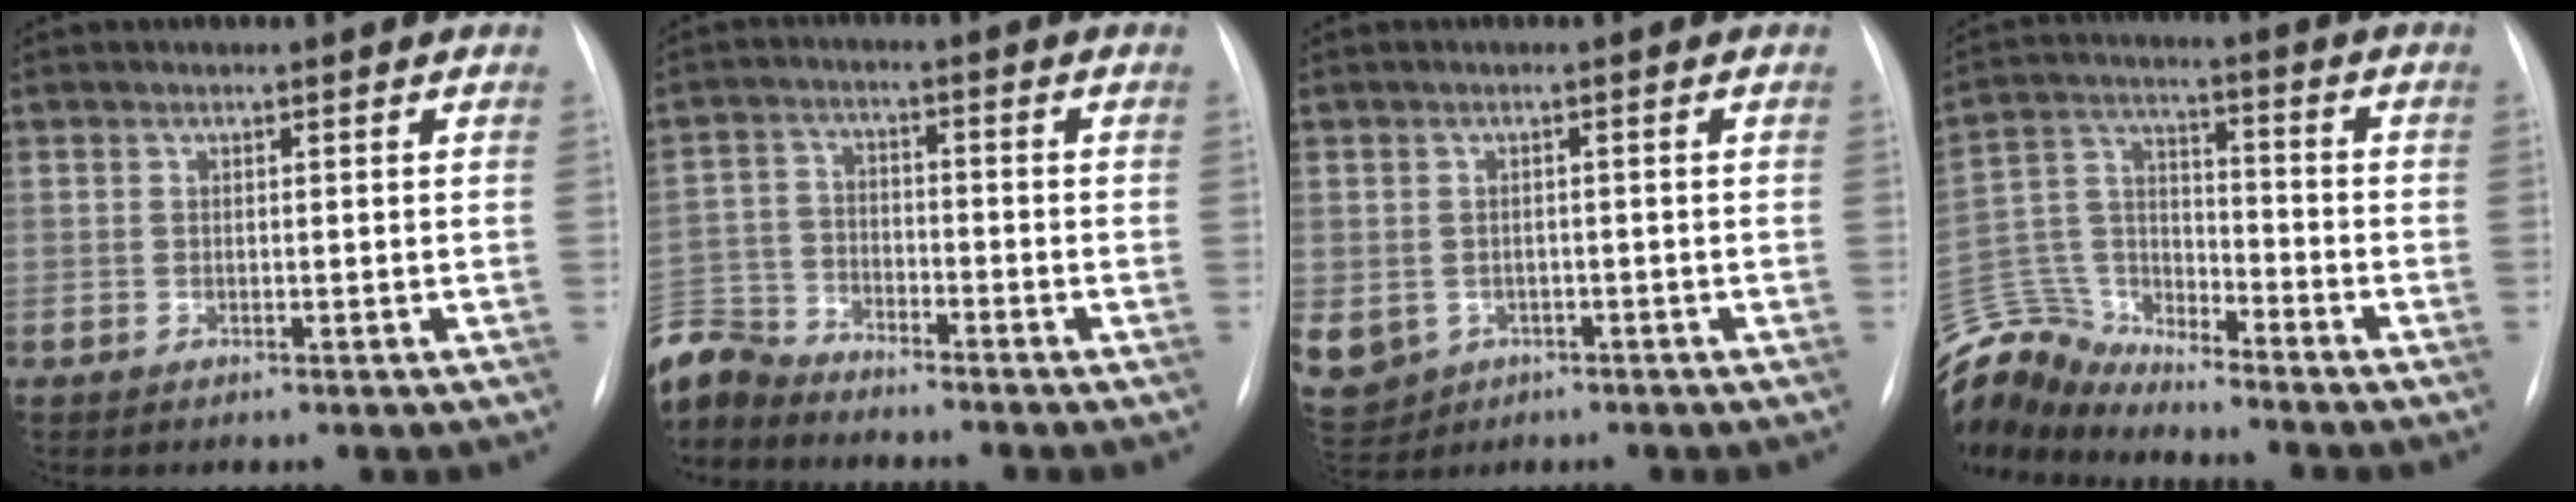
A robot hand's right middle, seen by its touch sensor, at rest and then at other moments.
{"total": 9.5, "force": [-9.3, 2.0, 1.0], "torque": [-0.033, 0.004, -0.186]}
{"total": 14.3, "force": [-5.5, 12.2, 5.1], "torque": [-0.171, -0.004, -0.064]}
{"total": 13.3, "force": [-13.0, 2.3, 0.9], "torque": [-0.034, 0.046, -0.250]}